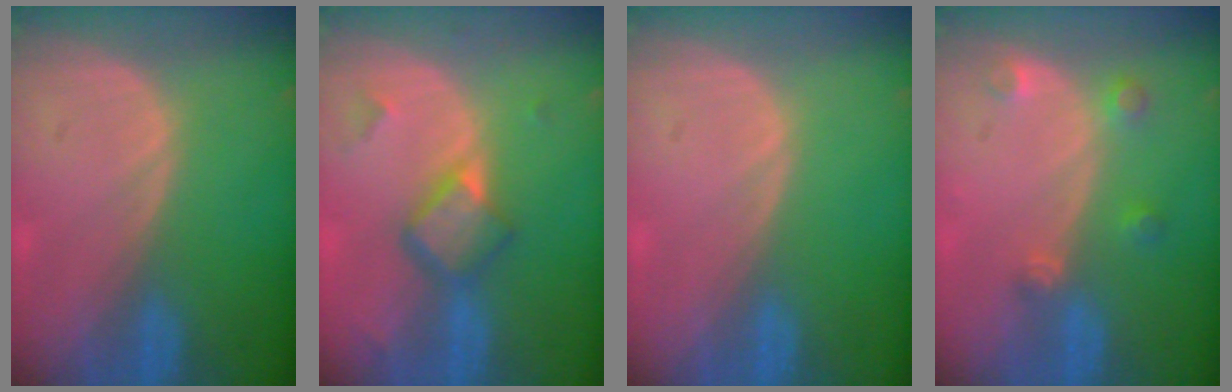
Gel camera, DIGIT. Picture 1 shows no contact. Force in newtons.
{"total": 5.7, "press": 4.9, "slide": 2.8}
{"total": 0.0}
{"total": 2.7, "press": 2.7, "slide": 0.3}